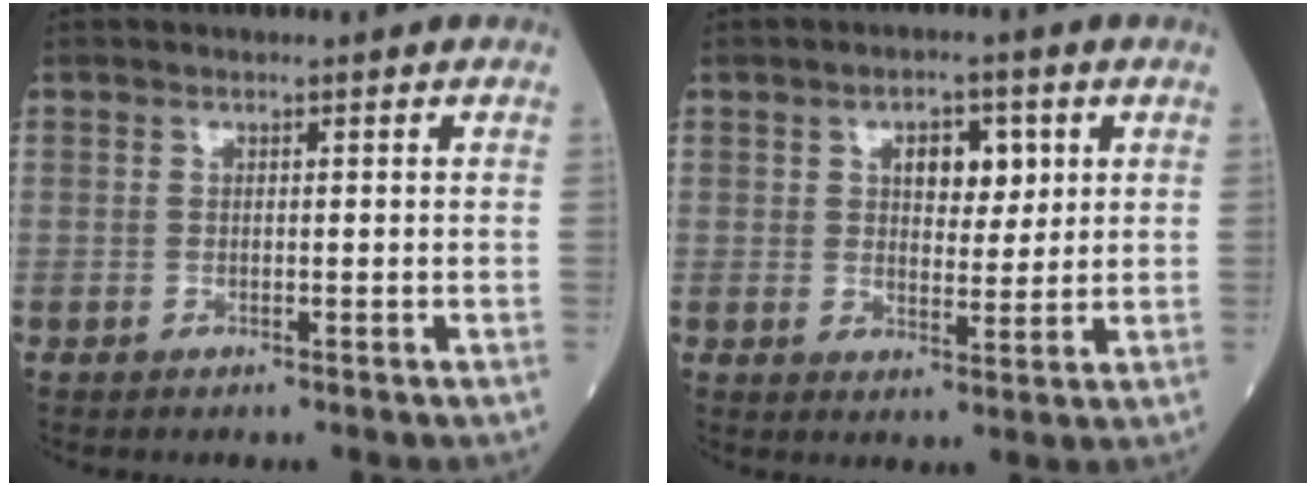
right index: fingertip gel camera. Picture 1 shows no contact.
{"total": 5.5, "force": [1.9, 2.9, 4.3], "torque": [-0.062, 0.008, 0.031]}